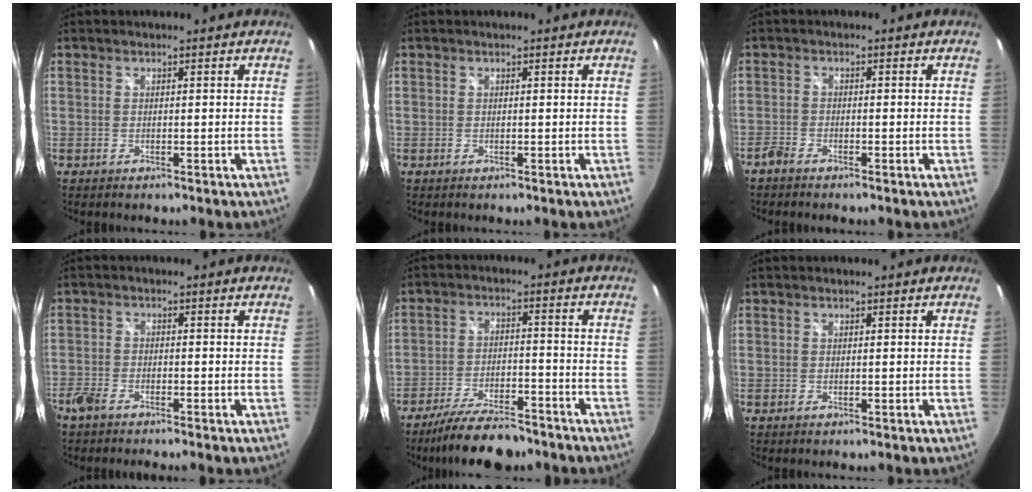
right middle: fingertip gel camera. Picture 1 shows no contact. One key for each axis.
{"total": 0.0}
{"total": 2.0, "fx": -1.8, "fy": 0.5, "fz": 0.6, "tx": -0.020, "ty": -0.004, "tz": -0.040}
{"total": 3.4, "fx": -2.9, "fy": 0.9, "fz": 1.4, "tx": -0.043, "ty": -0.008, "tz": -0.064}
{"total": 13.1, "fx": -10.8, "fy": 3.5, "fz": 6.6, "tx": -0.138, "ty": -0.016, "tz": -0.177}
{"total": 0.0}